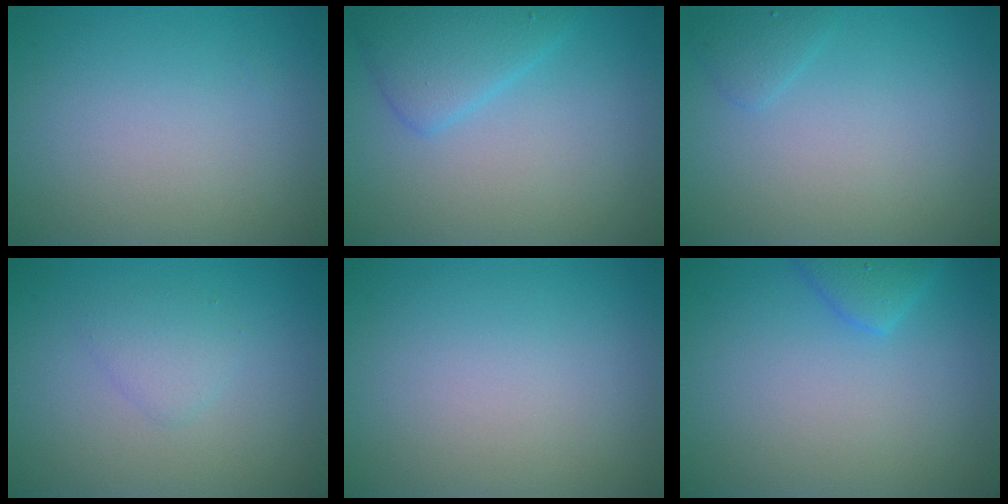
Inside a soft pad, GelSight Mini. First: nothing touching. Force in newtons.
{"total": 3.3, "press": 3.3, "slide": 0.0}
{"total": 1.1, "press": 1.1, "slide": 0.1}
{"total": 1.5, "press": 1.5, "slide": 0.1}
{"total": 0.0}
{"total": 2.1, "press": 2.1, "slide": 0.1}